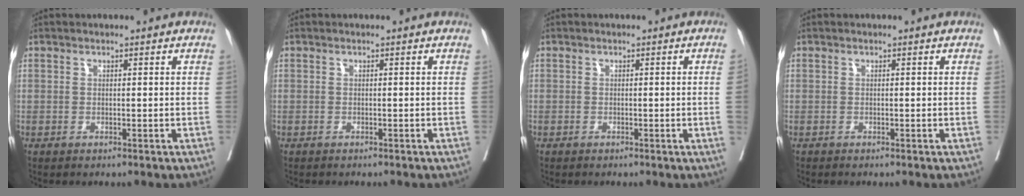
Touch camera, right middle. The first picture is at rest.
{"total": 1.0, "force": [-0.9, 0.2, 0.4], "torque": [-0.005, -0.001, -0.014]}
{"total": 1.1, "force": [-0.1, -0.5, 1.0], "torque": [-0.006, 0.001, -0.001]}
{"total": 0.0}